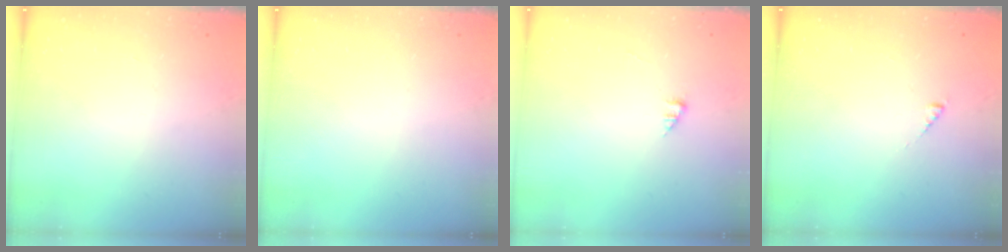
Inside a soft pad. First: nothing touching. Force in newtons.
{"total": 0.0}
{"total": 1.2, "press": 1.2, "slide": 0.2}
{"total": 2.0, "press": 2.0, "slide": 0.3}